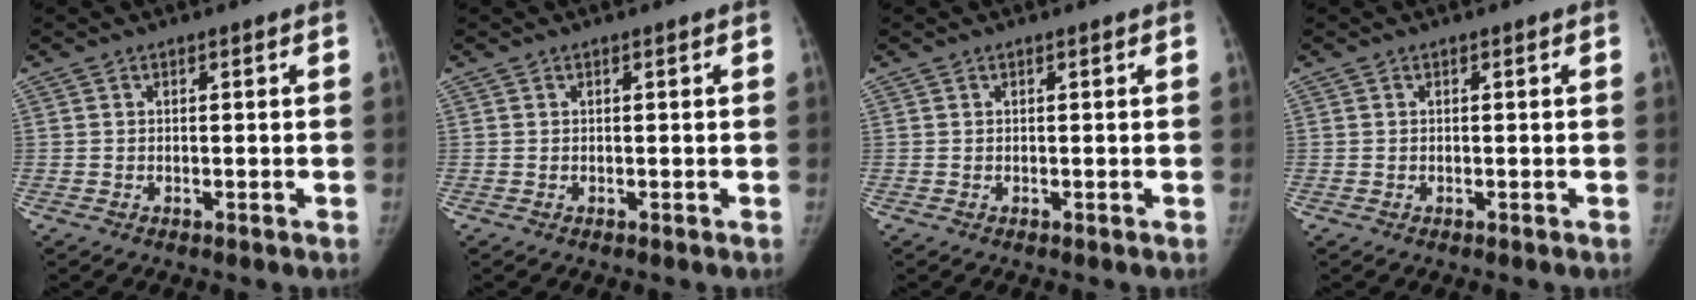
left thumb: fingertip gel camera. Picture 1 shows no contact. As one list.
[{"total": 0.0}, {"total": 0.0}, {"total": 0.0}]